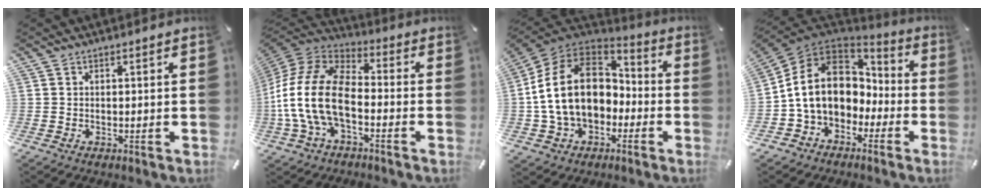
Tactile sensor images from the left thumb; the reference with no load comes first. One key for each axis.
{"total": 17.1, "fx": -5.5, "fy": 10.3, "fz": 12.6, "tx": -0.271, "ty": 0.026, "tz": -0.102}
{"total": 18.4, "fx": -0.9, "fy": 14.3, "fz": 11.5, "tx": -0.242, "ty": 0.020, "tz": -0.015}
{"total": 14.8, "fx": 0.2, "fy": 12.3, "fz": 8.3, "tx": -0.182, "ty": 0.009, "tz": 0.003}